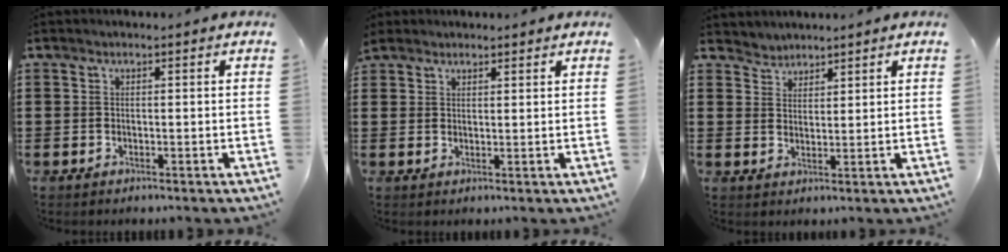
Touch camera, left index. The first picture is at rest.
{"total": 2.2, "force": [2.0, 0.8, 0.2], "torque": [-0.009, 0.005, 0.040]}
{"total": 2.4, "force": [2.2, 0.8, -0.7], "torque": [0.002, -0.001, 0.041]}